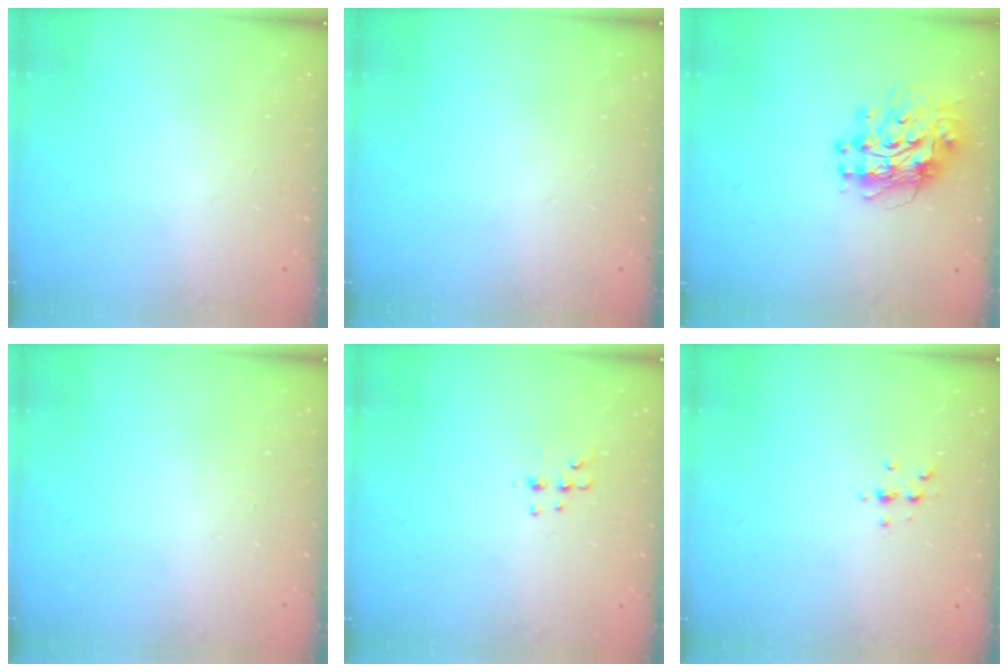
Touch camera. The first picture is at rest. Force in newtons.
{"total": 0.0}
{"total": 12.3, "press": 12.3, "slide": 1.1}
{"total": 0.0}
{"total": 5.2, "press": 5.0, "slide": 1.1}
{"total": 2.4, "press": 2.4, "slide": 0.3}